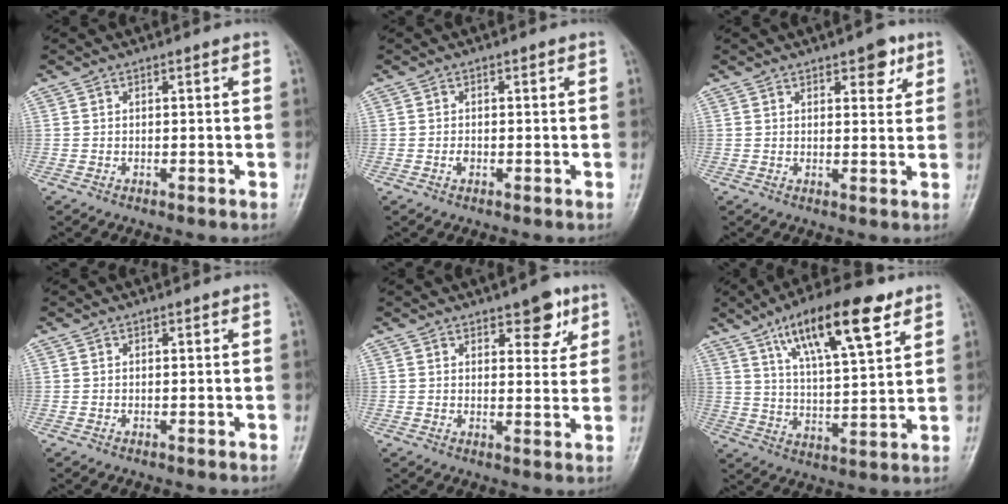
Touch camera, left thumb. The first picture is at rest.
{"total": 1.0, "force": [-0.3, 0.7, 0.6], "torque": [-0.008, 0.001, -0.007]}
{"total": 4.6, "force": [2.6, 2.2, 3.1], "torque": [-0.019, -0.011, 0.031]}
{"total": 0.0}
{"total": 6.0, "force": [3.6, 2.9, 3.9], "torque": [-0.023, -0.019, 0.045]}
{"total": 17.4, "force": [9.5, 5.3, 13.5], "torque": [-0.201, -0.030, 0.161]}